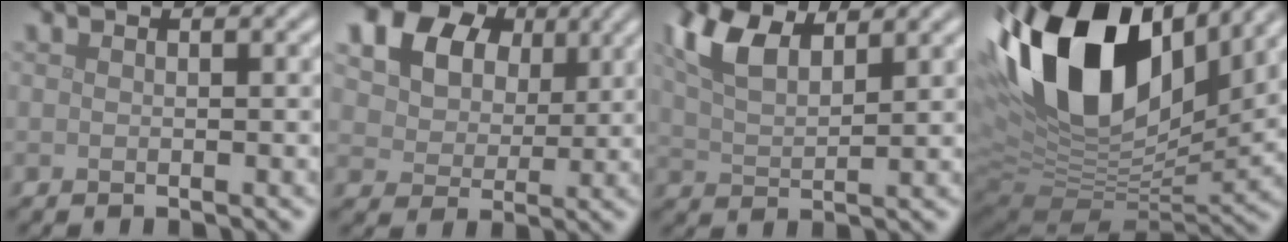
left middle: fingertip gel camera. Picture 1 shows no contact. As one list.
[{"total": 18.5, "force": [9.3, 13.6, 8.5], "torque": [-0.204, 0.033, 0.162]}, {"total": 5.5, "force": [3.5, 2.3, 3.6], "torque": [-0.081, 0.011, 0.067]}, {"total": 17.3, "force": [7.0, 9.1, 12.9], "torque": [-0.257, 0.029, 0.116]}]